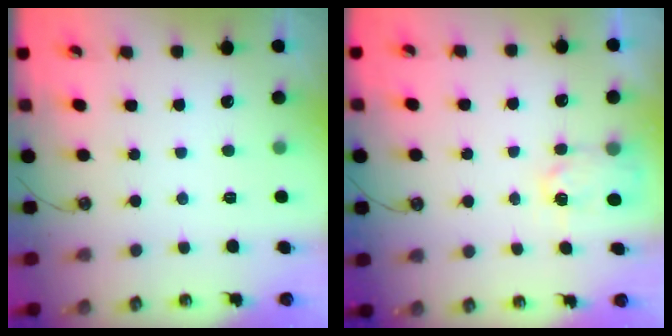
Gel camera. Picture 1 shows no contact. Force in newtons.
{"total": 3.3, "press": 3.3, "slide": 0.3}